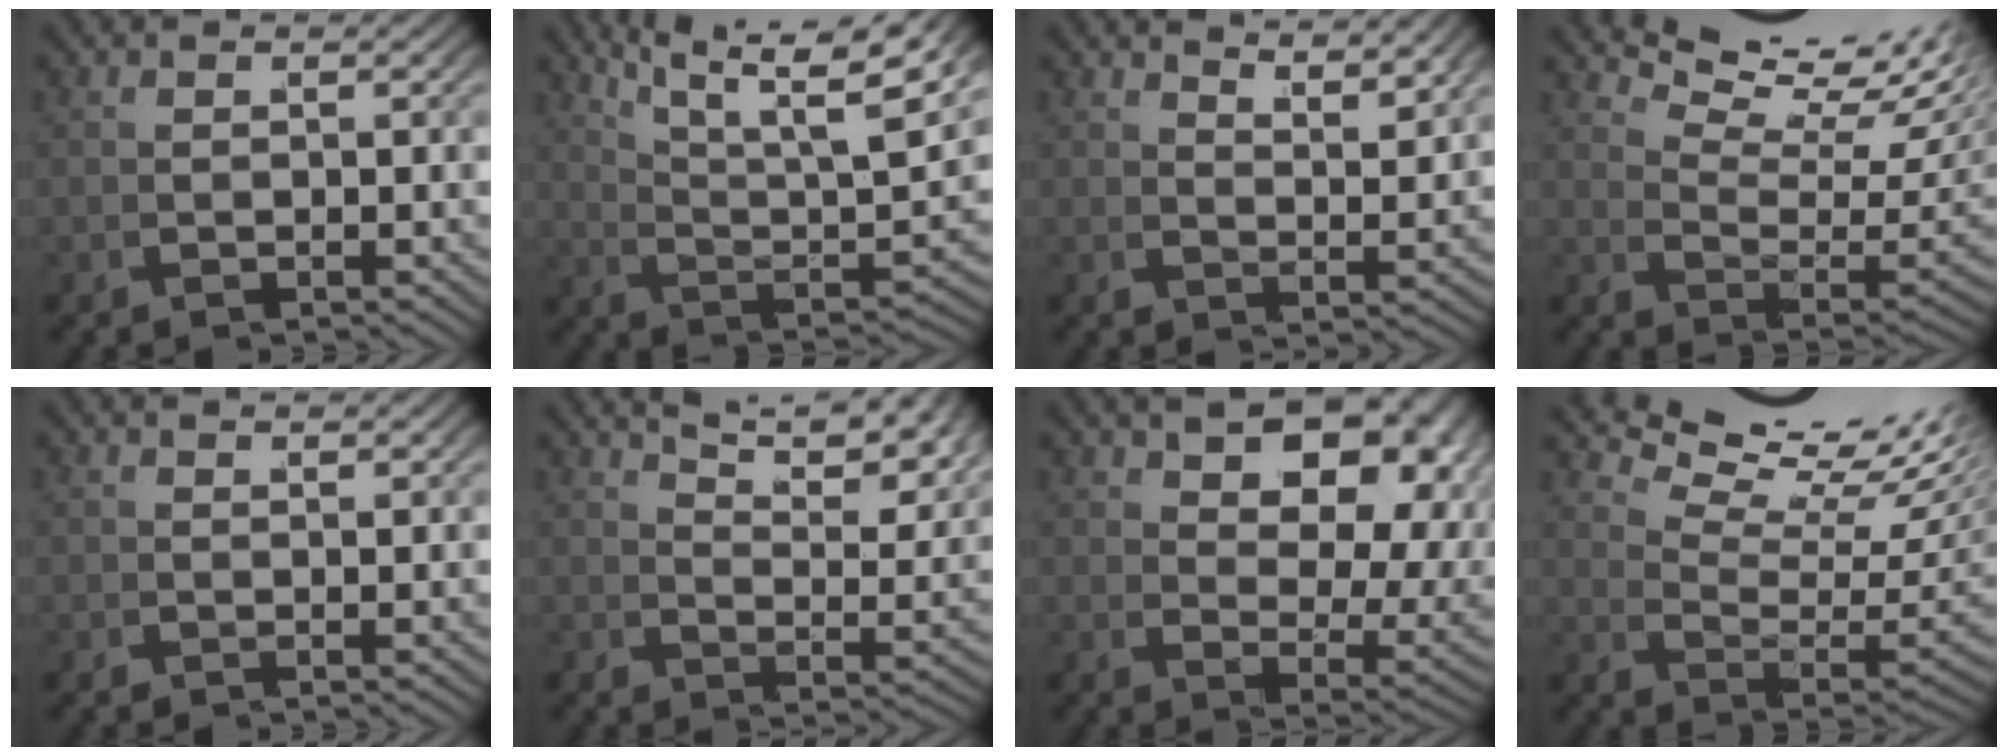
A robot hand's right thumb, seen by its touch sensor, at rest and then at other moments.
{"total": 12.0, "force": [5.7, 5.6, 9.0], "torque": [-0.146, -0.001, 0.089]}
{"total": 3.6, "force": [3.3, 0.3, 1.6], "torque": [-0.018, 0.003, 0.058]}
{"total": 10.8, "force": [7.1, 3.8, 7.2], "torque": [-0.086, 0.027, 0.104]}
{"total": 0.7, "force": [0.7, 0.0, 0.2], "torque": [-0.001, 0.003, 0.015]}
{"total": 9.0, "force": [7.2, 2.4, 5.0], "torque": [-0.050, 0.024, 0.110]}
{"total": 10.5, "force": [4.0, 5.7, 7.8], "torque": [-0.107, -0.009, 0.072]}
{"total": 11.3, "force": [6.1, 4.7, 8.2], "torque": [-0.102, 0.018, 0.093]}